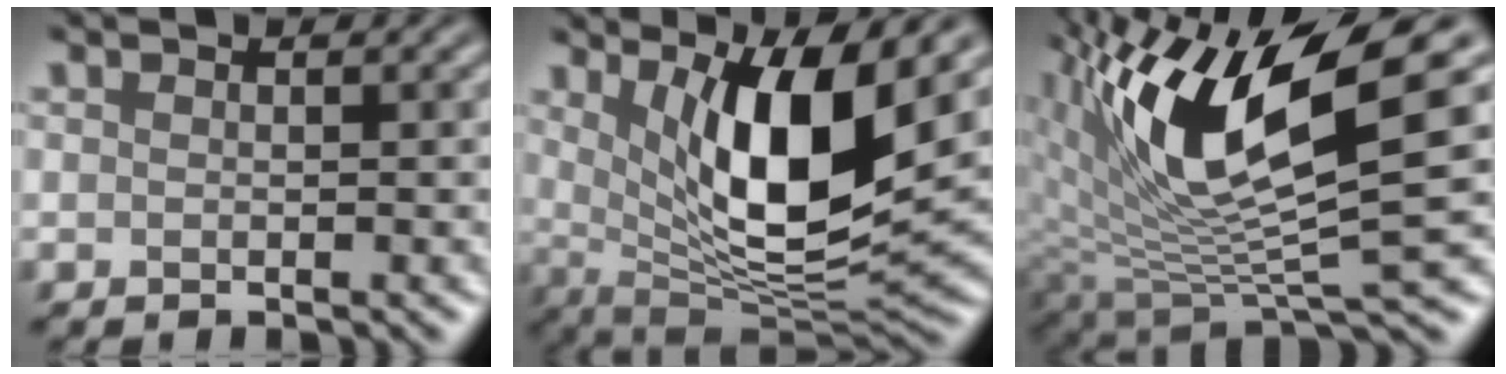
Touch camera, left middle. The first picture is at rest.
{"total": 10.4, "force": [3.3, 3.1, 9.3], "torque": [-0.149, -0.022, 0.062]}
{"total": 12.5, "force": [4.1, 3.9, 11.1], "torque": [-0.210, -0.008, 0.081]}